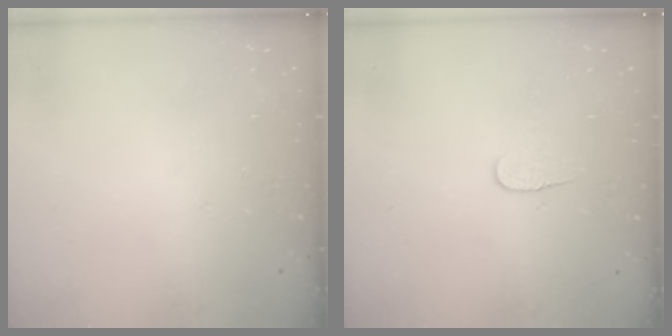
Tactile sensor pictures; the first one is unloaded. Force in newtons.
{"total": 4.5, "press": 4.5, "slide": 0.5}